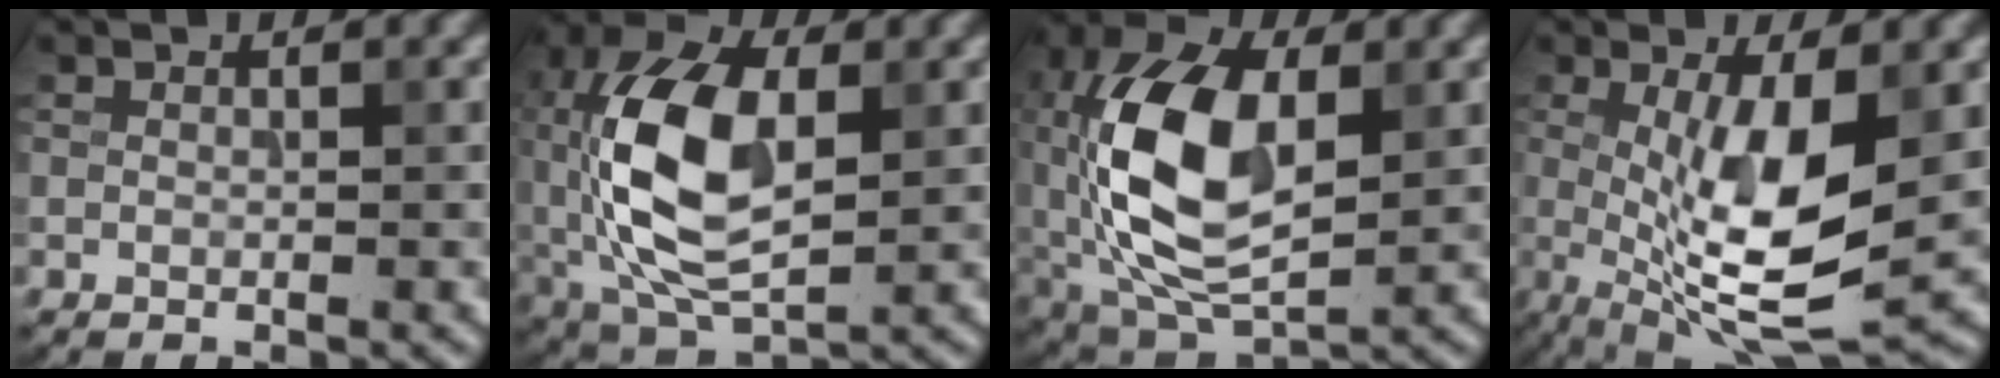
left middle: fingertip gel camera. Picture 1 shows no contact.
{"total": 11.4, "force": [0.0, 6.1, 9.6], "torque": [-0.204, 0.007, -0.004]}
{"total": 12.5, "force": [0.1, 6.9, 10.4], "torque": [-0.221, 0.008, -0.003]}
{"total": 8.9, "force": [0.0, 2.7, 8.5], "torque": [-0.156, -0.011, 0.002]}